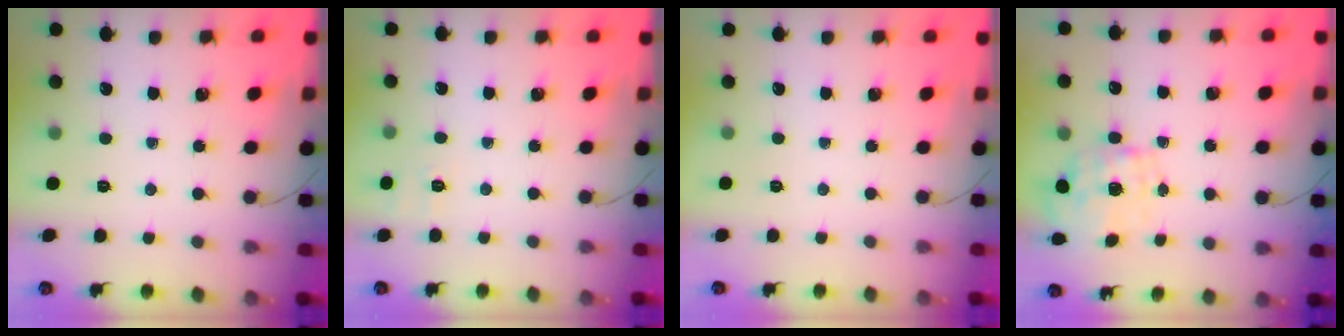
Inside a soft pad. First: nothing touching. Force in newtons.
{"total": 7.0, "press": 6.6, "slide": 2.2}
{"total": 2.5, "press": 2.4, "slide": 0.5}
{"total": 1.6, "press": 1.5, "slide": 0.6}